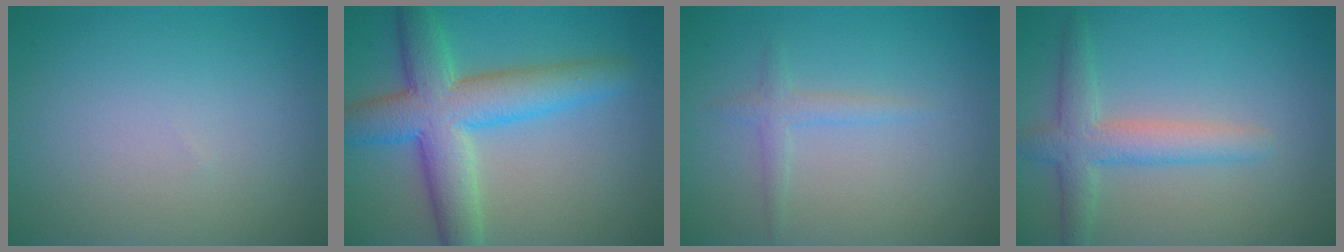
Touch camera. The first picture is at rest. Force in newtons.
{"total": 8.3, "press": 8.3, "slide": 0.1}
{"total": 1.4, "press": 1.4, "slide": 0.1}
{"total": 3.7, "press": 3.7, "slide": 0.3}